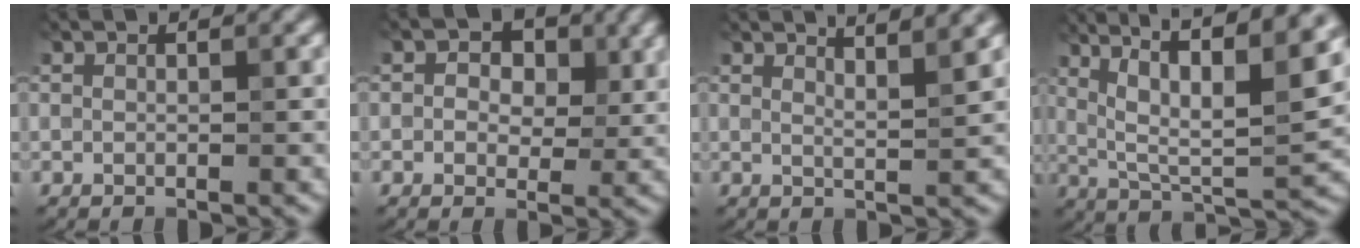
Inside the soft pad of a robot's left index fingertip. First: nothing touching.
{"total": 4.6, "force": [1.4, 3.1, 3.0], "torque": [-0.029, -0.001, 0.008]}
{"total": 3.7, "force": [2.8, 0.8, 2.4], "torque": [-0.018, 0.018, 0.019]}
{"total": 12.4, "force": [5.9, 3.4, 10.3], "torque": [-0.167, 0.010, 0.101]}